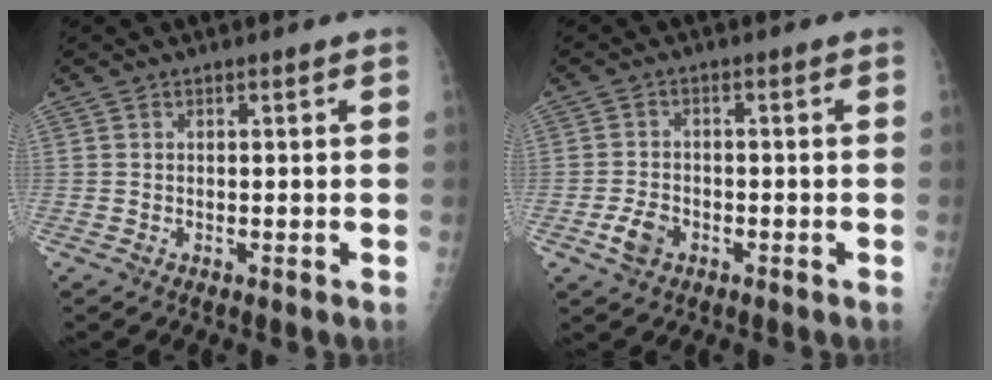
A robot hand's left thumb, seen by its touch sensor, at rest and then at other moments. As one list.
[{"total": 4.2, "force": [-1.9, 2.8, 2.4], "torque": [-0.043, 0.009, -0.033]}]